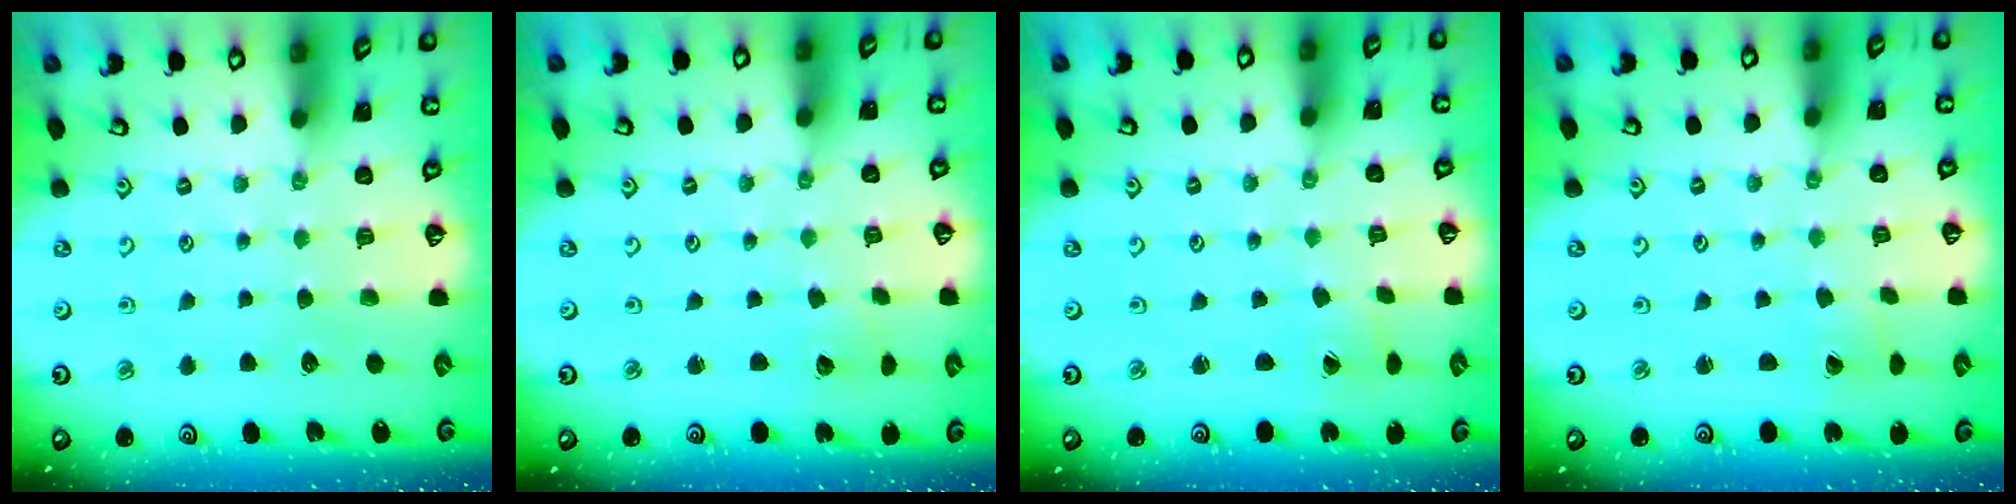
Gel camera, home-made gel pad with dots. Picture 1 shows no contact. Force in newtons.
{"total": 2.4, "press": 2.4, "slide": 0.2}
{"total": 0.5, "press": 0.5, "slide": 0.1}
{"total": 0.7, "press": 0.7, "slide": 0.1}